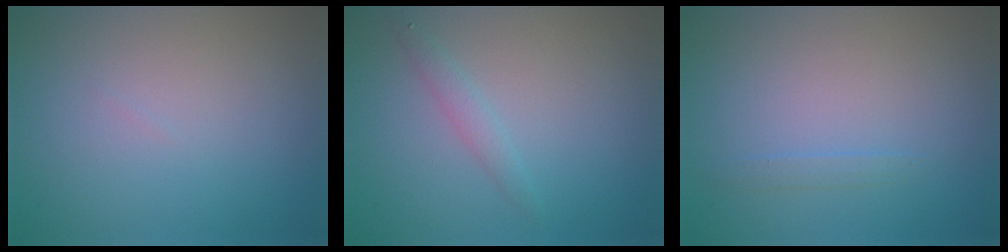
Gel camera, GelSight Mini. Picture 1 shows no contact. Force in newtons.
{"total": 1.3, "press": 1.3, "slide": 0.0}
{"total": 0.7, "press": 0.7, "slide": 0.1}